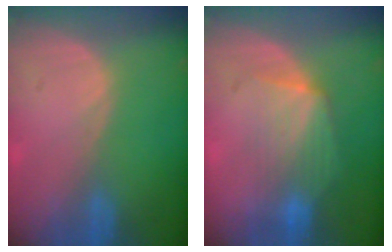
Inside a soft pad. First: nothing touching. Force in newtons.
{"total": 7.0, "press": 6.6, "slide": 2.3}